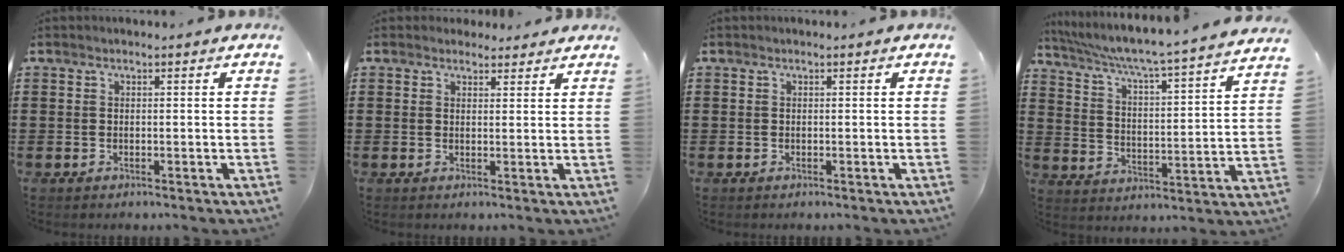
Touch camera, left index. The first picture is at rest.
{"total": 2.2, "force": [2.0, 0.9, 0.2], "torque": [0.000, -0.001, 0.037]}
{"total": 0.0}
{"total": 5.0, "force": [4.4, -0.8, 2.2], "torque": [-0.064, -0.048, 0.062]}